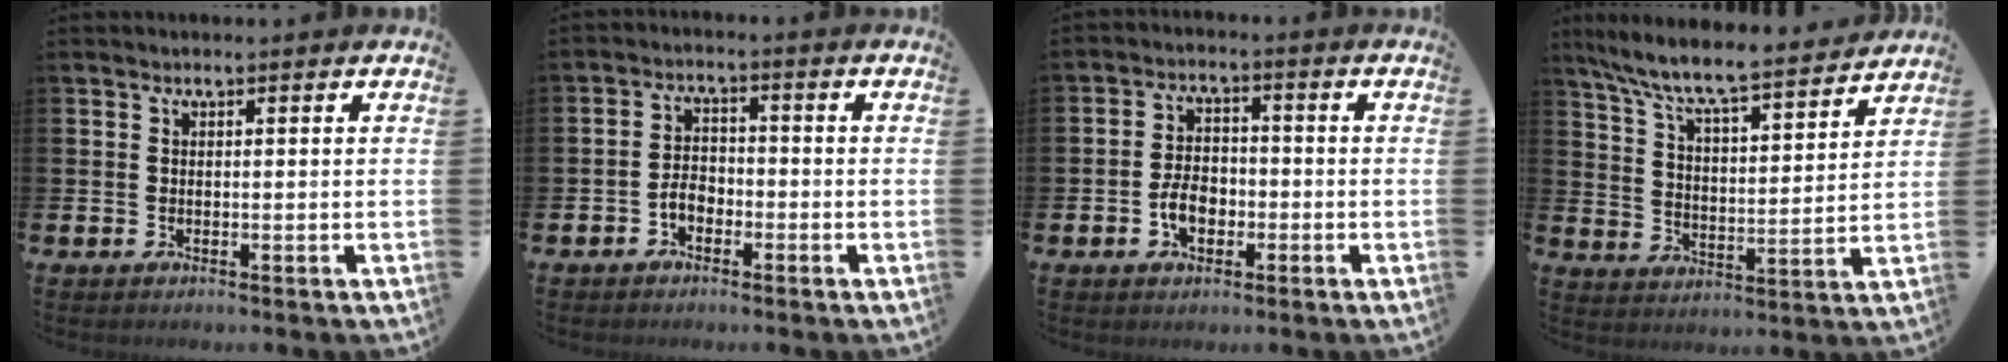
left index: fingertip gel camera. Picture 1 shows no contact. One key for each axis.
{"total": 2.7, "fx": -1.7, "fy": 1.7, "fz": 1.3, "tx": -0.021, "ty": 0.006, "tz": -0.037}
{"total": 4.4, "fx": -1.6, "fy": 2.9, "fz": 2.9, "tx": -0.041, "ty": 0.002, "tz": -0.033}
{"total": 8.4, "fx": 7.9, "fy": 0.7, "fz": 3.0, "tx": -0.092, "ty": -0.062, "tz": 0.132}